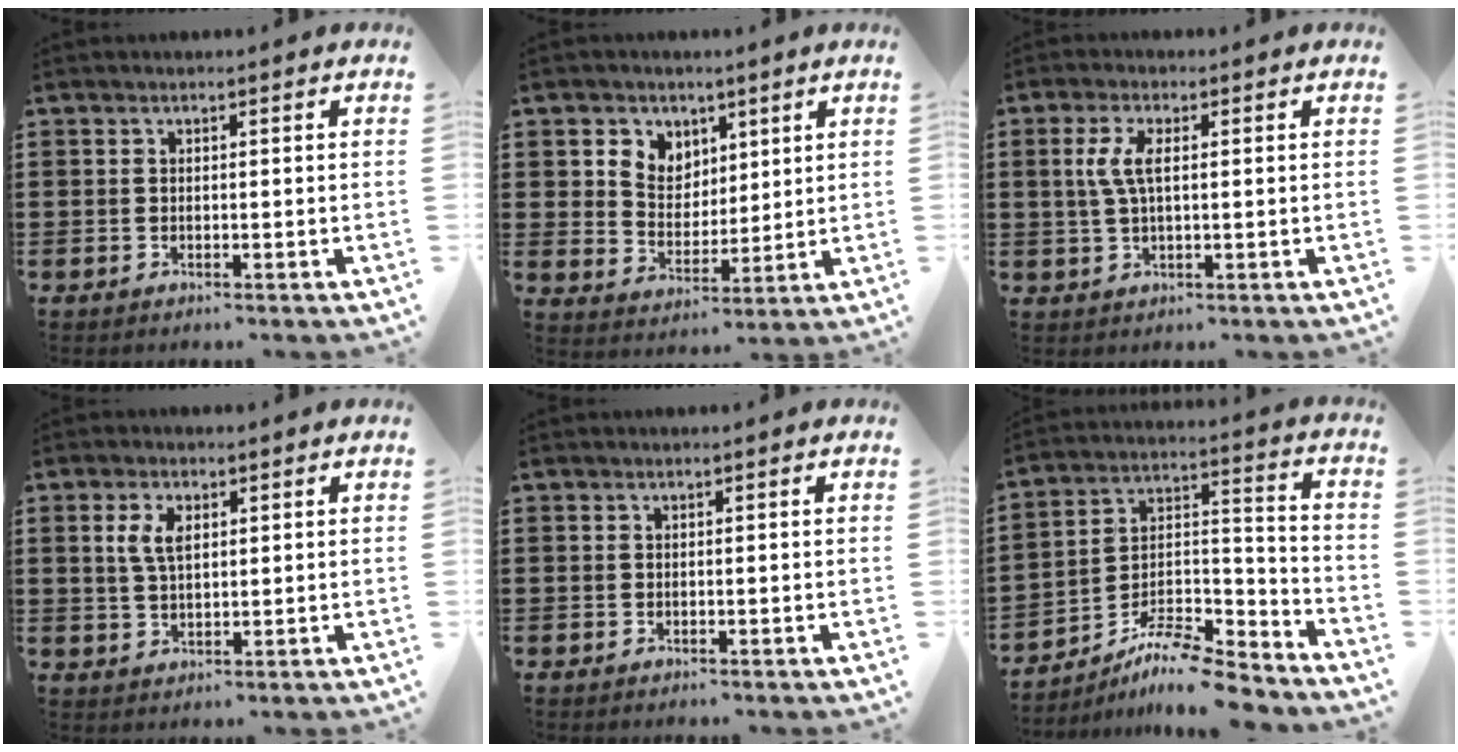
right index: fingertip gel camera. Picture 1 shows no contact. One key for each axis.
{"total": 5.1, "fx": 2.9, "fy": 4.2, "fz": 0.2, "tx": -0.032, "ty": 0.005, "tz": 0.052}
{"total": 4.5, "fx": 0.7, "fy": 1.7, "fz": 4.1, "tx": -0.104, "ty": 0.000, "tz": 0.003}
{"total": 4.2, "fx": 1.3, "fy": 2.2, "fz": 3.4, "tx": -0.073, "ty": 0.009, "tz": 0.022}
{"total": 0.0}
{"total": 9.3, "fx": -8.3, "fy": 1.9, "fz": 3.7, "tx": -0.058, "ty": 0.021, "tz": -0.162}